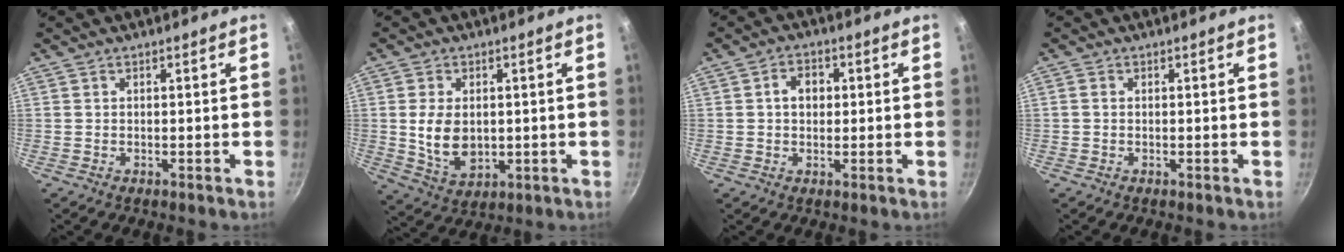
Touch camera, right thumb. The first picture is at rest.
{"total": 8.9, "force": [0.5, 5.9, 6.6], "torque": [-0.113, -0.013, 0.021]}
{"total": 4.4, "force": [0.6, 3.5, 2.7], "torque": [-0.023, 0.009, 0.004]}
{"total": 0.8, "force": [0.0, 0.7, 0.5], "torque": [-0.008, 0.004, -0.002]}